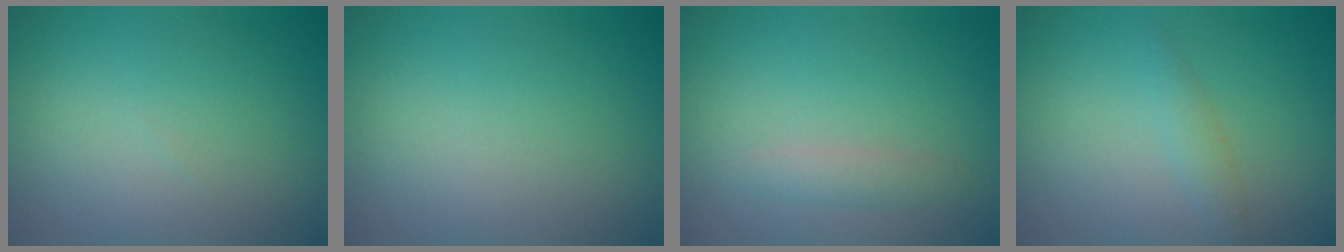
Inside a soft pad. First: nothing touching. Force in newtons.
{"total": 0.0}
{"total": 1.3, "press": 1.3, "slide": 0.0}
{"total": 1.4, "press": 1.4, "slide": 0.1}